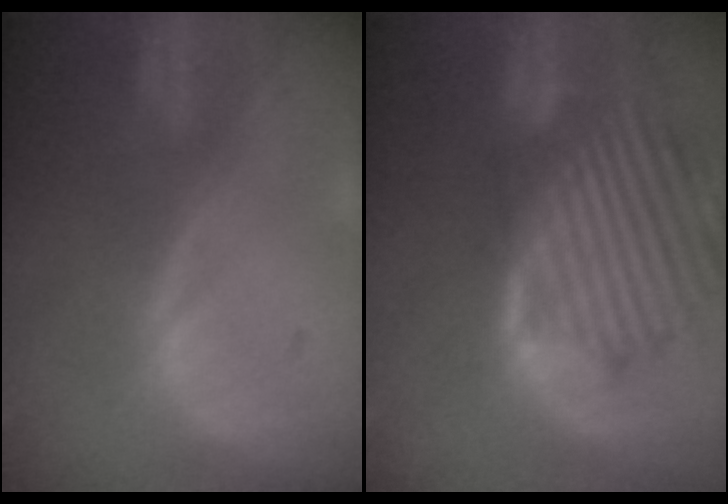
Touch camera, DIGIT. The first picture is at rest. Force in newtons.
{"total": 13.5, "press": 11.7, "slide": 6.8}